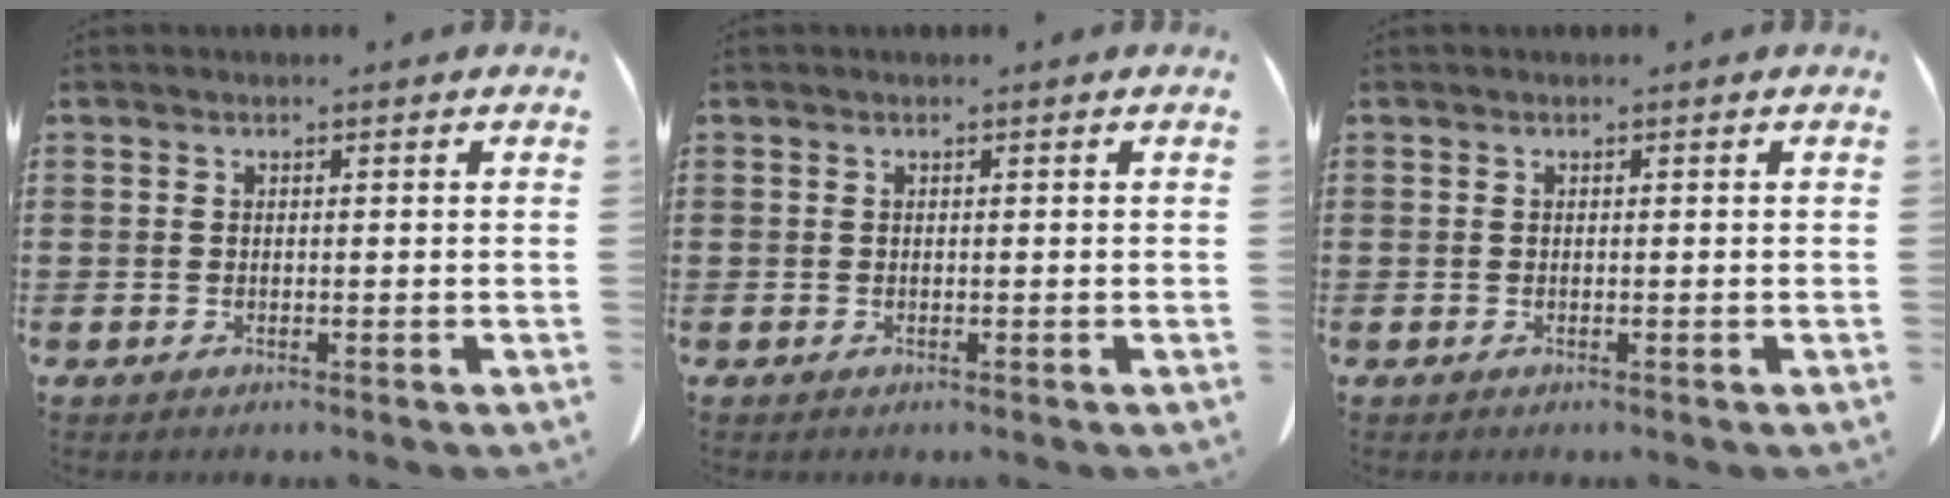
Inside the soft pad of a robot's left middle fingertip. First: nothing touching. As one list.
[{"total": 0.0}, {"total": 0.0}]